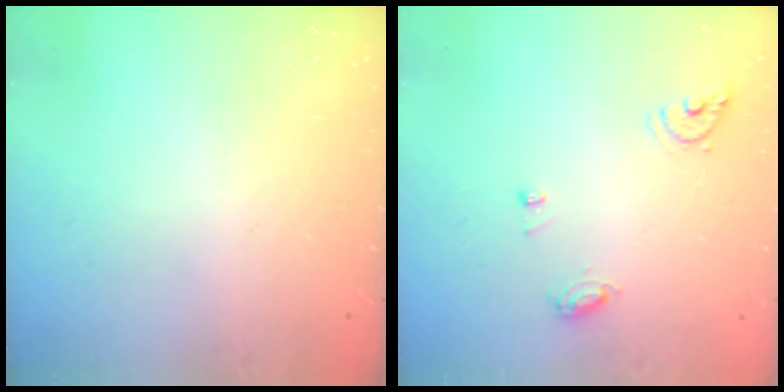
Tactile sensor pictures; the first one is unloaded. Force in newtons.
{"total": 7.4, "press": 7.3, "slide": 0.9}